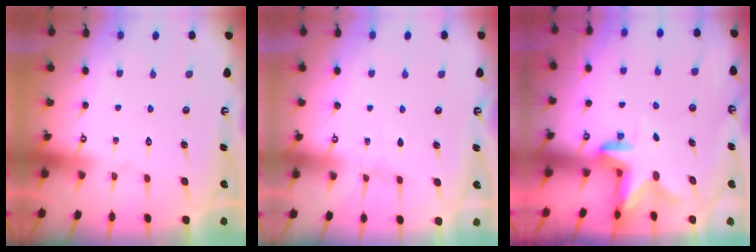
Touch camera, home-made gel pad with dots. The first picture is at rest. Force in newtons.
{"total": 2.6, "press": 2.6, "slide": 0.4}
{"total": 2.5, "press": 2.4, "slide": 0.4}